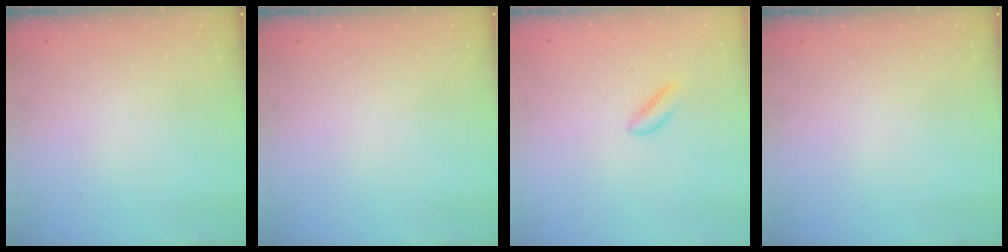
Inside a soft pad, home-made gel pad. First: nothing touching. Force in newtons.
{"total": 0.0}
{"total": 1.7, "press": 1.6, "slide": 0.7}
{"total": 0.0}